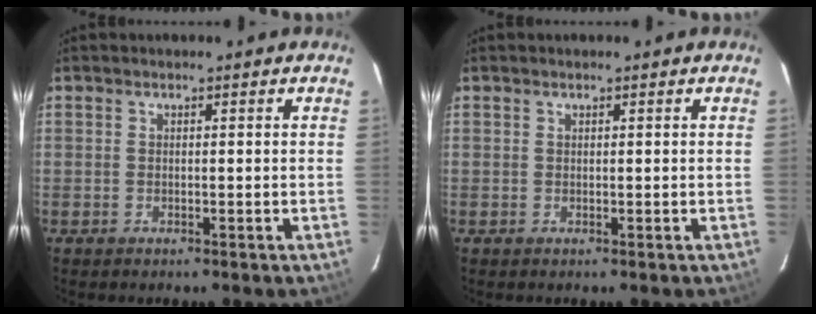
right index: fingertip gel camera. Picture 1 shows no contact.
{"total": 0.0}